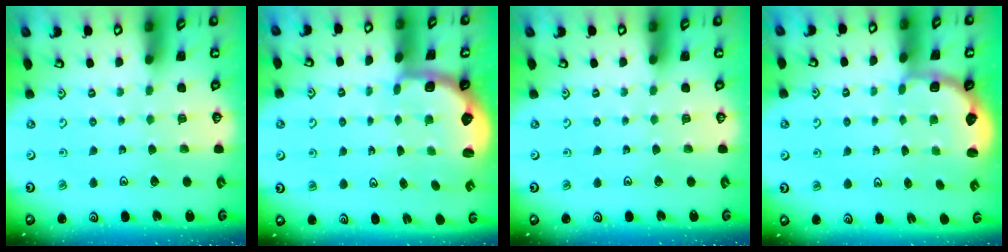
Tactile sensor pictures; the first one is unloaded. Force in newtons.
{"total": 2.6, "press": 1.9, "slide": 1.7}
{"total": 0.0}
{"total": 2.8, "press": 2.2, "slide": 1.8}